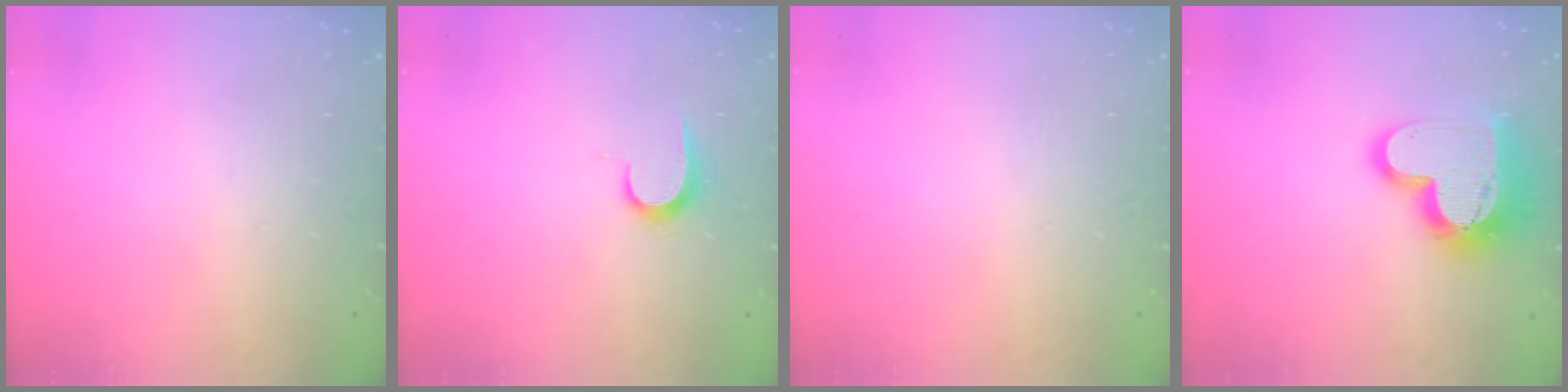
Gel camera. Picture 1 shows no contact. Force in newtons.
{"total": 6.6, "press": 6.6, "slide": 0.7}
{"total": 0.8, "press": 0.8, "slide": 0.1}
{"total": 17.1, "press": 17.0, "slide": 1.4}